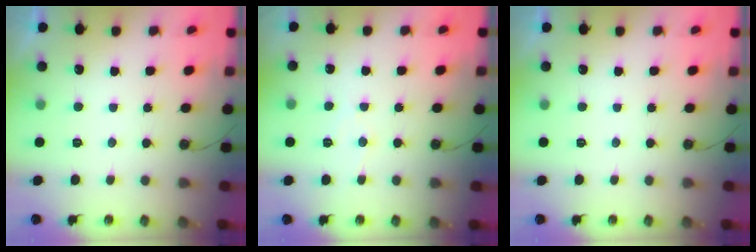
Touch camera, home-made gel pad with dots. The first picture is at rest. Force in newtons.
{"total": 5.9, "press": 5.8, "slide": 0.6}
{"total": 0.0}